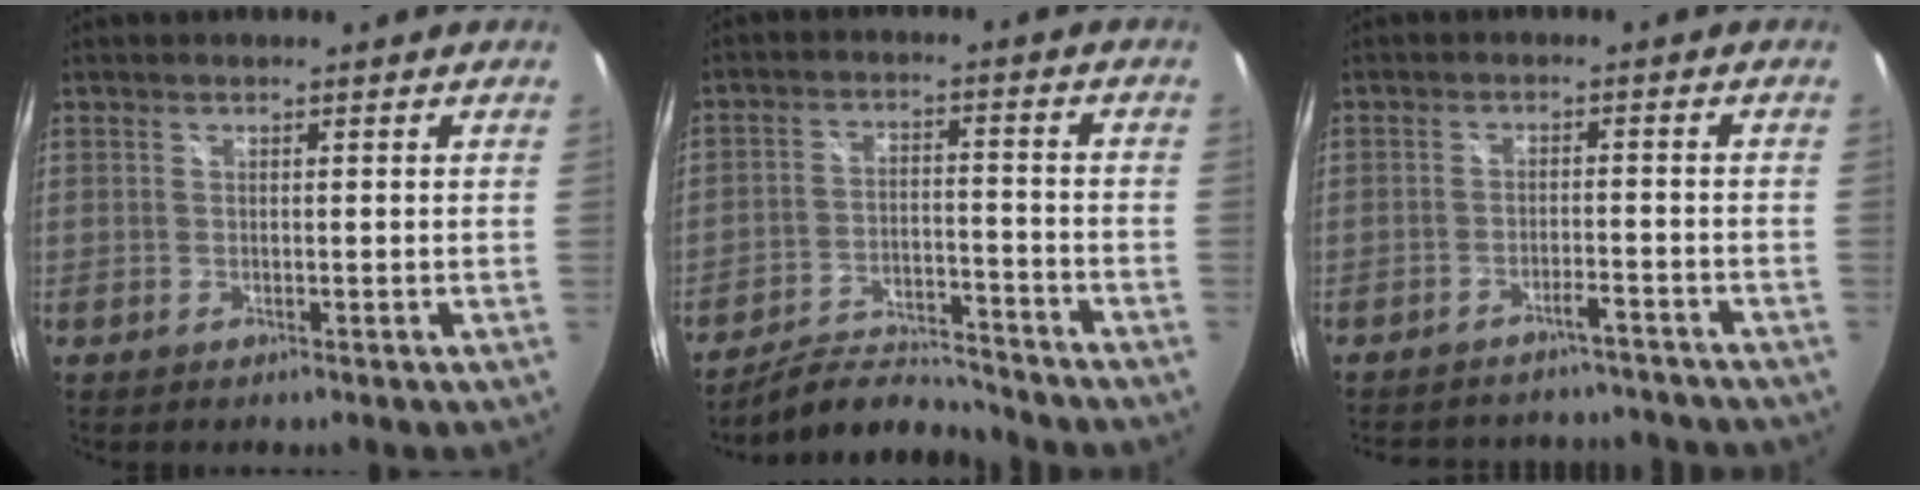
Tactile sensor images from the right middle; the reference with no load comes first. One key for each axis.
{"total": 9.8, "fx": -9.6, "fy": 1.1, "fz": 1.7, "tx": -0.051, "ty": 0.003, "tz": -0.160}
{"total": 13.2, "fx": -12.1, "fy": 3.6, "fz": 3.8, "tx": -0.088, "ty": 0.010, "tz": -0.153}